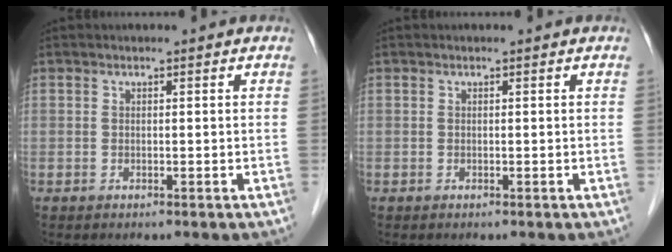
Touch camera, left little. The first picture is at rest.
{"total": 0.0}